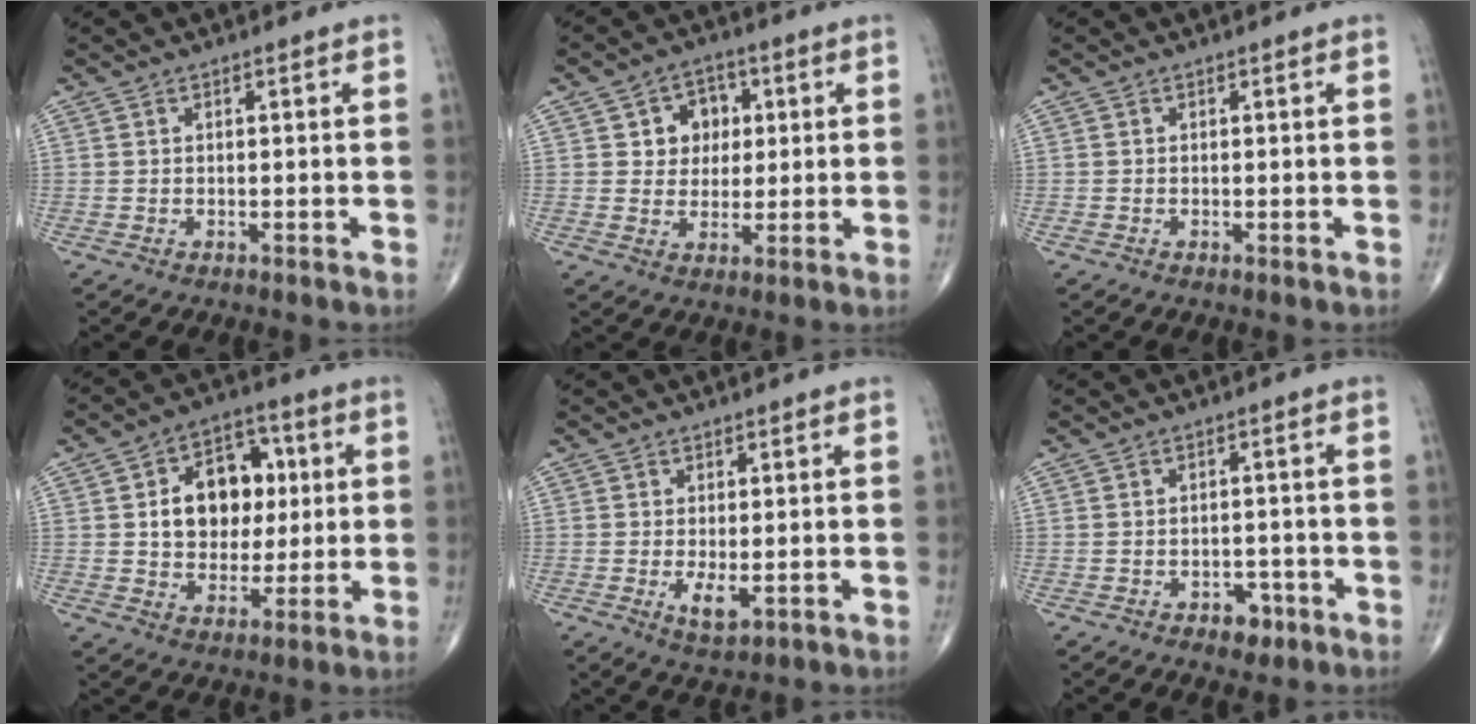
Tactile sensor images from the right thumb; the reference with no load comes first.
{"total": 7.1, "force": [1.8, 6.0, 3.3], "torque": [-0.007, 0.000, 0.025]}
{"total": 0.5, "force": [-0.2, 0.3, 0.4], "torque": [-0.008, -0.001, -0.005]}
{"total": 13.9, "force": [2.0, 10.5, 9.0], "torque": [-0.087, 0.013, 0.034]}
{"total": 3.5, "force": [-0.7, 1.4, 3.1], "torque": [-0.056, -0.010, -0.008]}
{"total": 3.5, "force": [-1.9, 2.2, 1.8], "torque": [-0.006, 0.011, -0.023]}